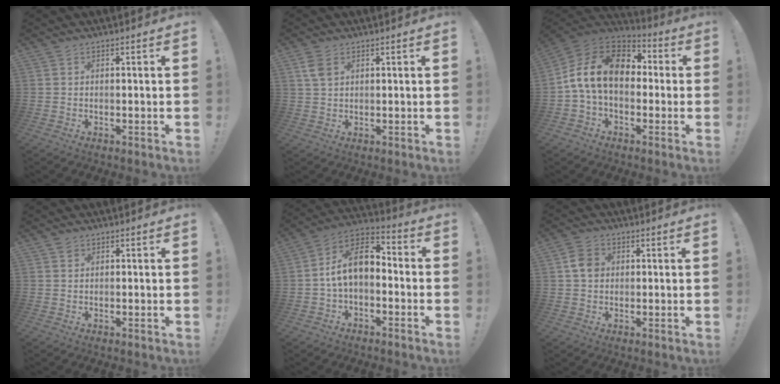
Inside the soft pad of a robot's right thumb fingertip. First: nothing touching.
{"total": 4.4, "force": [2.1, 2.7, 2.9], "torque": [-0.045, -0.004, 0.039]}
{"total": 17.3, "force": [2.4, 11.3, 12.8], "torque": [-0.217, 0.014, 0.045]}
{"total": 1.0, "force": [0.7, 0.7, 0.0], "torque": [0.008, -0.003, 0.012]}
{"total": 11.5, "force": [0.2, 7.0, 9.1], "torque": [-0.162, 0.010, 0.006]}
{"total": 6.1, "force": [0.9, 5.1, 3.1], "torque": [-0.035, 0.006, 0.018]}